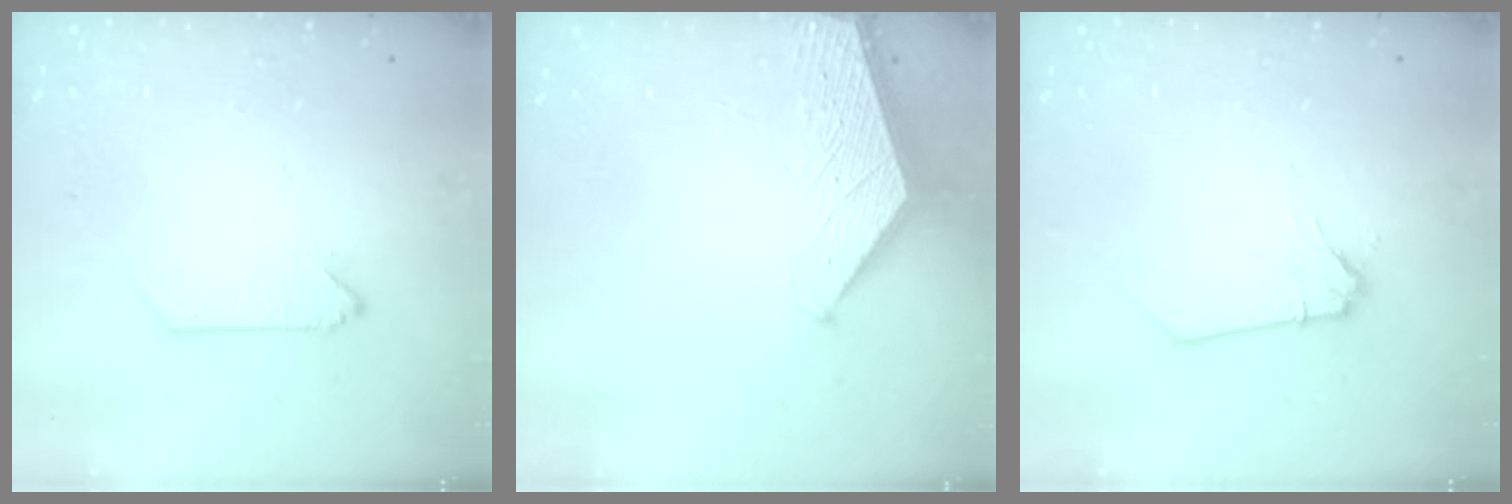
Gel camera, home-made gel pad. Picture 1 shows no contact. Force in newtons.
{"total": 1.8, "press": 1.8, "slide": 0.2}
{"total": 1.2, "press": 1.2, "slide": 0.1}